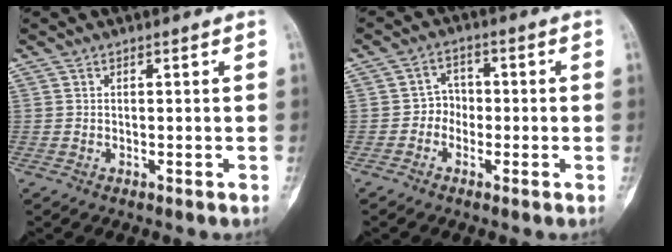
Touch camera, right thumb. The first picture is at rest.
{"total": 3.6, "force": [-1.1, 3.2, 1.3], "torque": [0.010, 0.014, -0.031]}